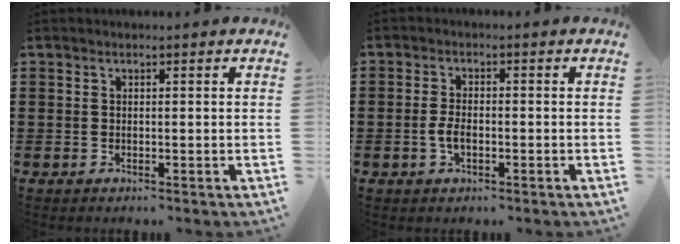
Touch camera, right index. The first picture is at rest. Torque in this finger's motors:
{"motor_torque": [1.63, 0.52, 0.34, 0.09]}